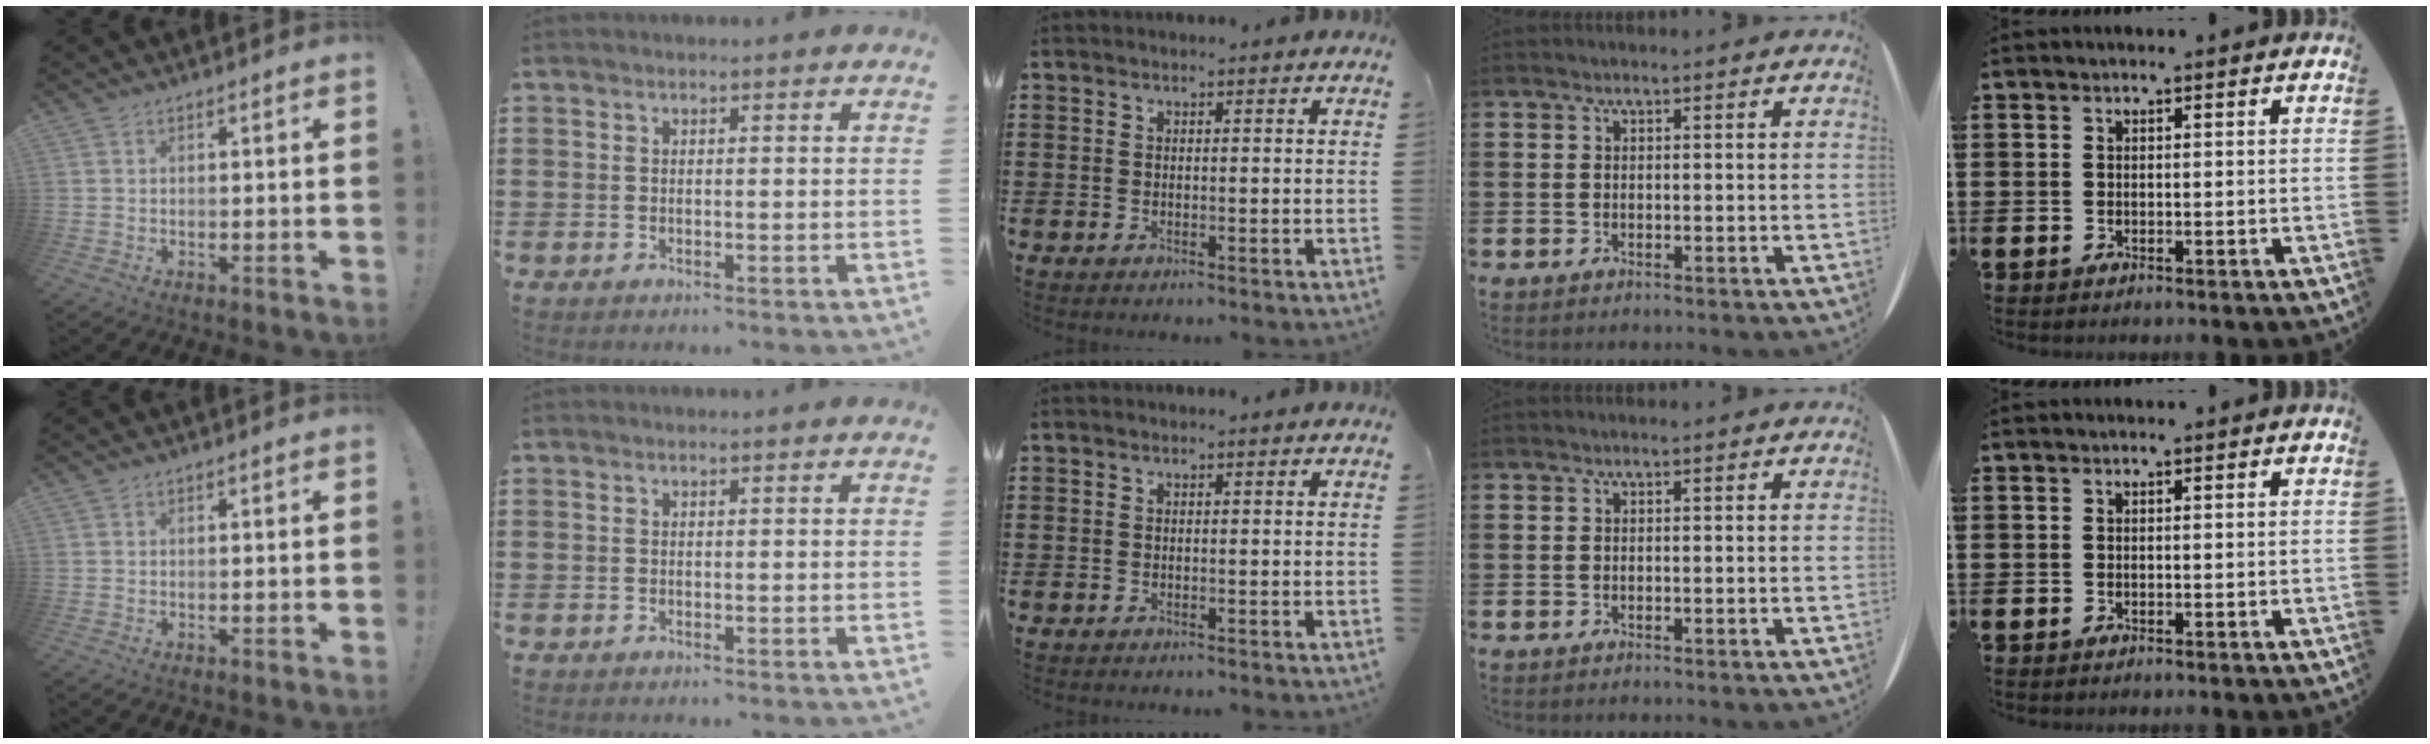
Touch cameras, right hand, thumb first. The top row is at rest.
{}